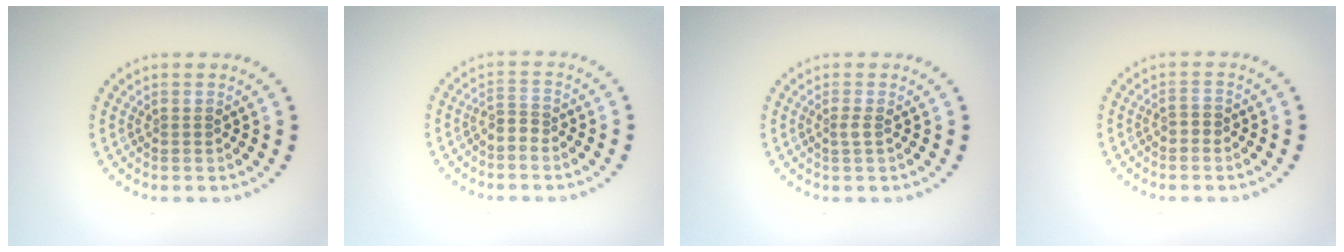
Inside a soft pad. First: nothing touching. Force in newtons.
{"total": 1.6, "press": 1.2, "slide": 1.1}
{"total": 0.8, "press": 0.5, "slide": 0.6}
{"total": 0.8, "press": 0.8, "slide": 0.2}